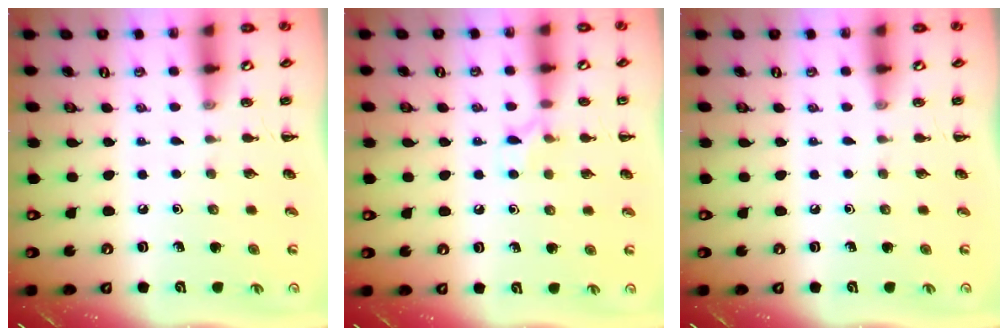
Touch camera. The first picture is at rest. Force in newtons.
{"total": 5.8, "press": 5.5, "slide": 1.8}
{"total": 0.0}